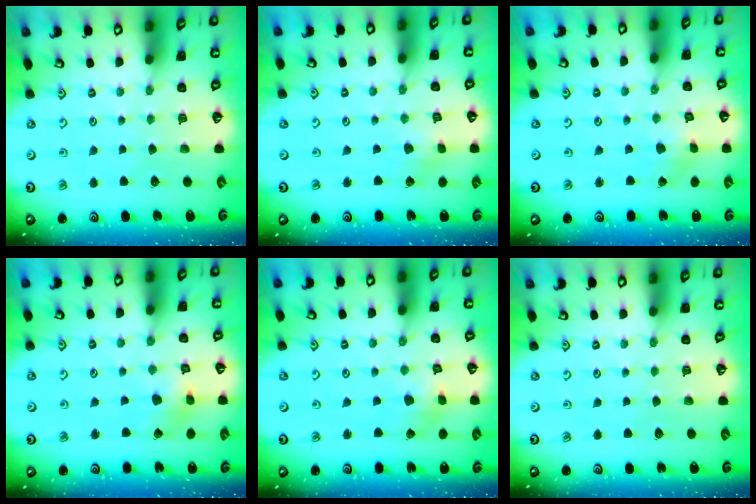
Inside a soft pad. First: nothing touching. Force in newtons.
{"total": 2.8, "press": 2.7, "slide": 0.6}
{"total": 1.4, "press": 1.3, "slide": 0.3}
{"total": 4.1, "press": 4.1, "slide": 0.6}
{"total": 2.4, "press": 2.3, "slide": 0.5}
{"total": 0.0}